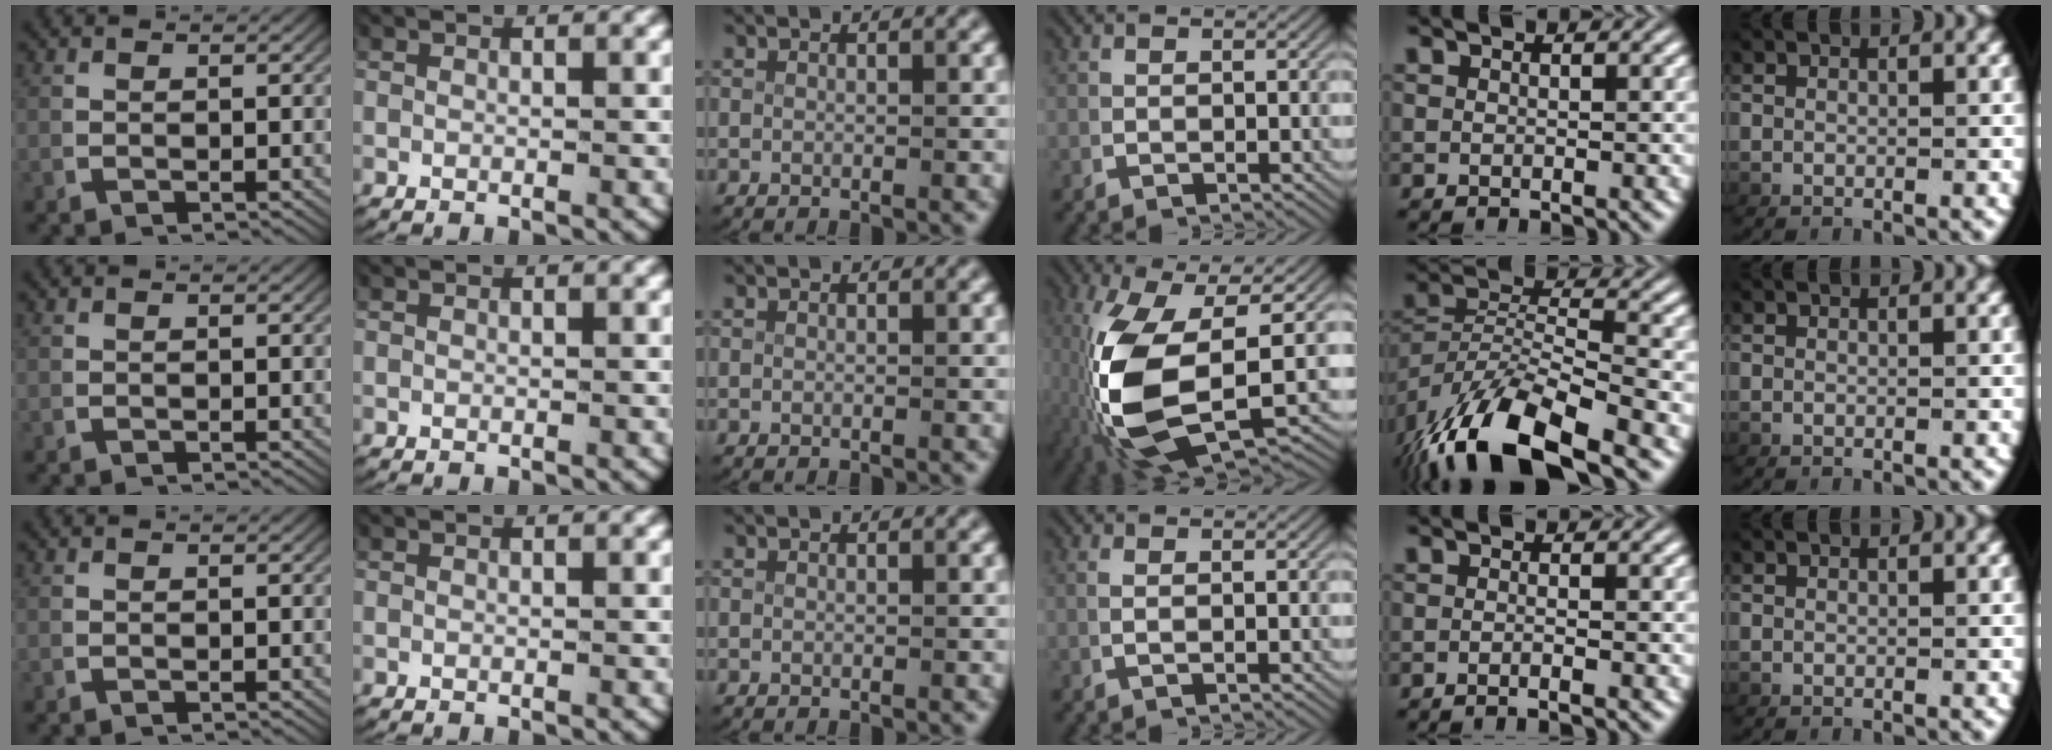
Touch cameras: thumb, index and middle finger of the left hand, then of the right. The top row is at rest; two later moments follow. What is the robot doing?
{"motion": "lift_and_place", "object": "scissors"}